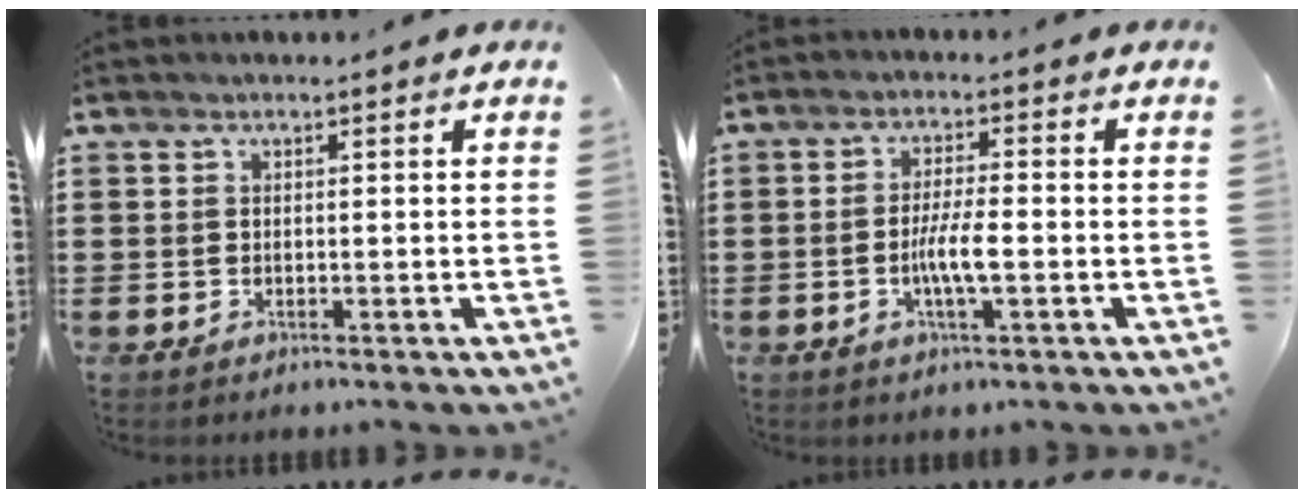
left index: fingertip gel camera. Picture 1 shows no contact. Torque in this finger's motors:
{"motor_torque": [1.11, 0.34, 0.35, 0.13]}